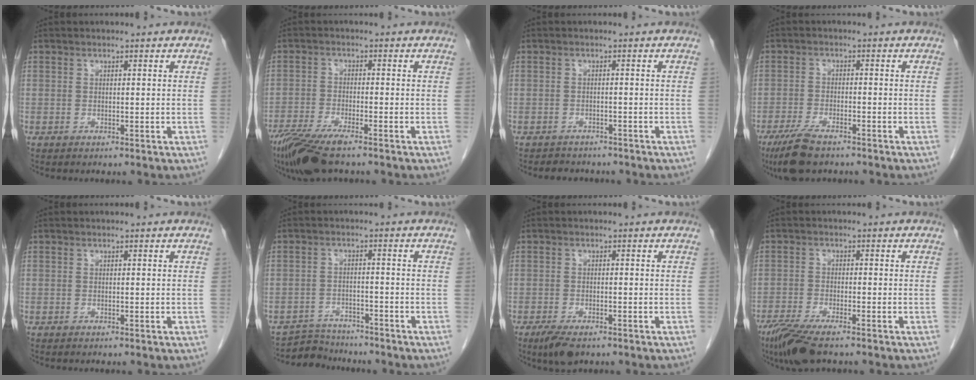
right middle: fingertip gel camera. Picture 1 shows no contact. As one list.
[{"total": 8.9, "force": [-6.6, 1.2, 5.8], "torque": [-0.108, -0.022, -0.117]}, {"total": 3.7, "force": [-3.3, 1.6, 0.4], "torque": [-0.013, 0.000, -0.043]}, {"total": 6.6, "force": [-5.0, 1.5, 4.1], "torque": [-0.083, -0.015, -0.086]}, {"total": 0.0}, {"total": 5.0, "force": [-4.8, 1.2, -0.8], "torque": [0.013, 0.000, -0.081]}, {"total": 4.4, "force": [-3.0, 1.5, 2.8], "torque": [-0.054, -0.008, -0.048]}, {"total": 7.0, "force": [-5.1, 1.0, 4.7], "torque": [-0.088, -0.018, -0.088]}]